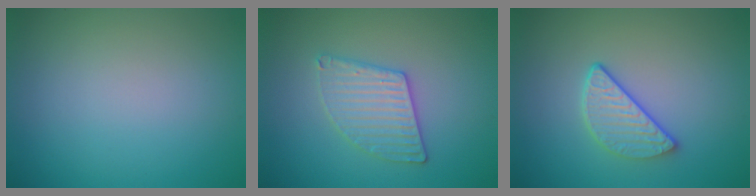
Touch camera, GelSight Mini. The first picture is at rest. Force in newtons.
{"total": 3.0, "press": 3.0, "slide": 0.4}
{"total": 3.1, "press": 2.5, "slide": 1.7}